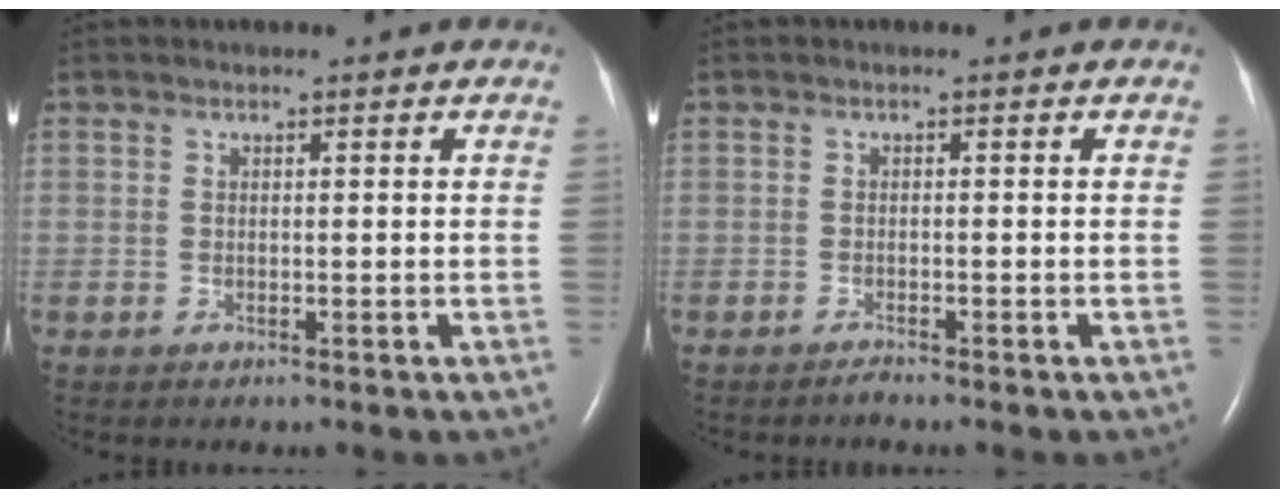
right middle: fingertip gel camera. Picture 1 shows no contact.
{"total": 0.7, "force": [-0.6, -0.2, 0.2], "torque": [-0.007, -0.002, -0.011]}